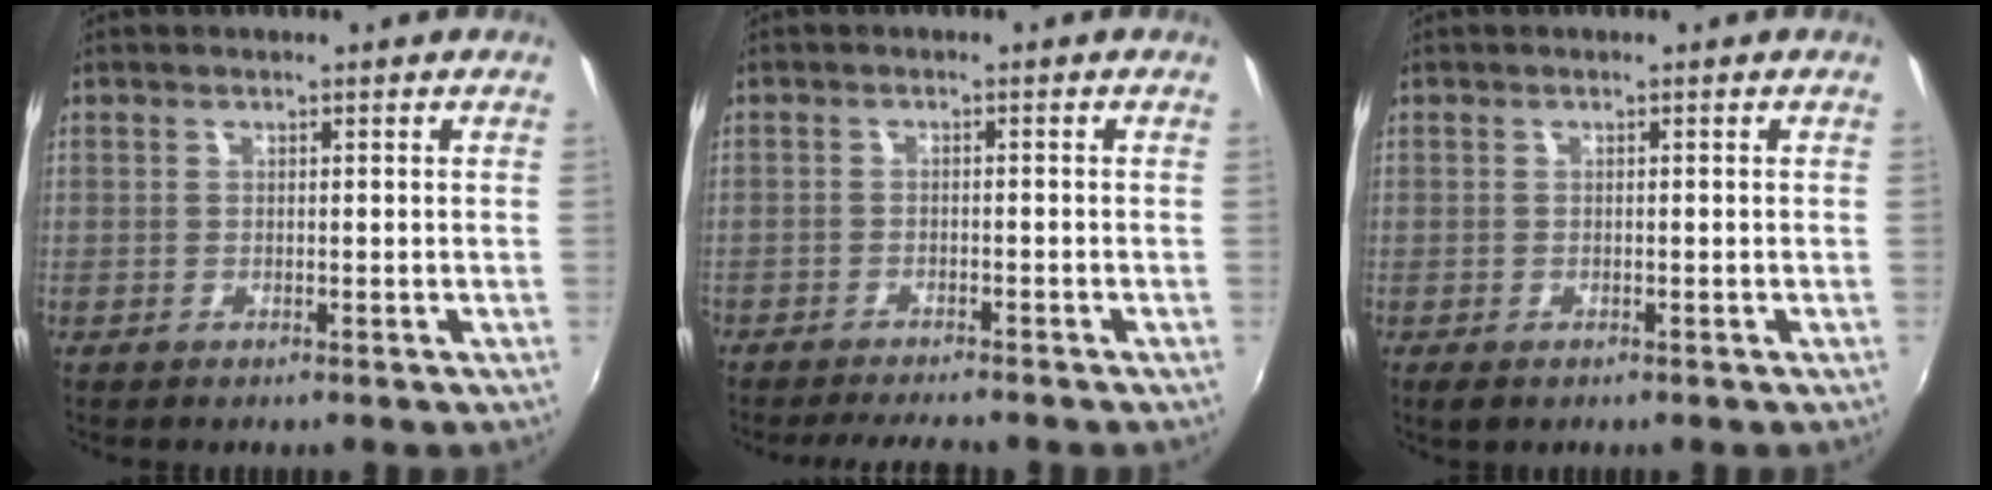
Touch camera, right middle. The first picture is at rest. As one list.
[{"total": 6.5, "force": [-5.9, 1.0, 2.6], "torque": [-0.069, -0.008, -0.090]}, {"total": 1.8, "force": [-1.0, 1.0, 1.1], "torque": [-0.021, -0.008, -0.016]}]